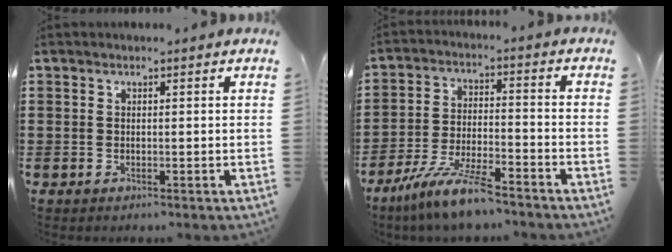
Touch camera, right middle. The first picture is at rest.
{"total": 9.0, "force": [-7.6, 0.7, 4.8], "torque": [-0.101, -0.001, -0.148]}